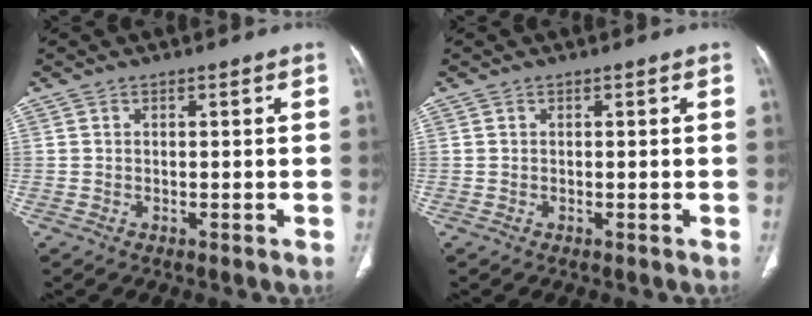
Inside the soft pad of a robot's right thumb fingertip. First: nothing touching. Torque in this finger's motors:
{"motor_torque": [2.34, 2.00, 0.18, -0.02, 0.01]}